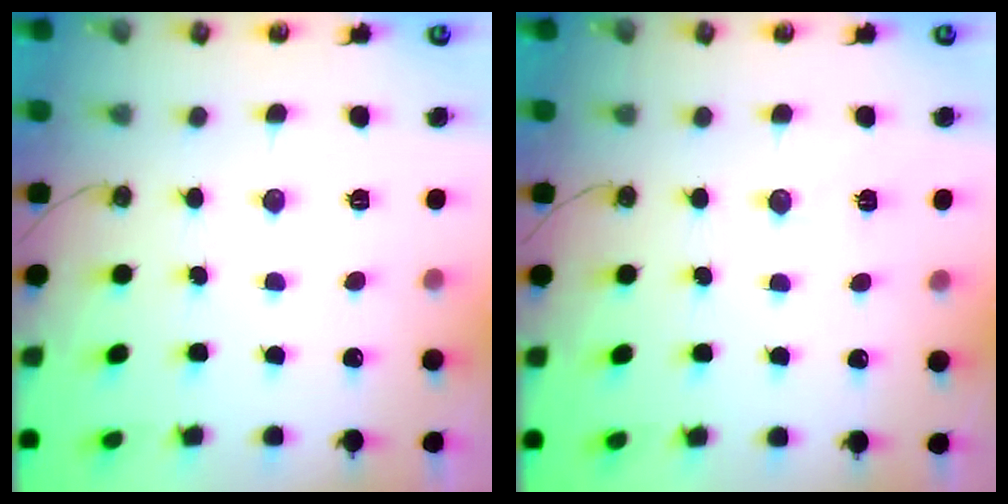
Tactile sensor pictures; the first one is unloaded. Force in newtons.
{"total": 7.0, "press": 5.3, "slide": 4.5}